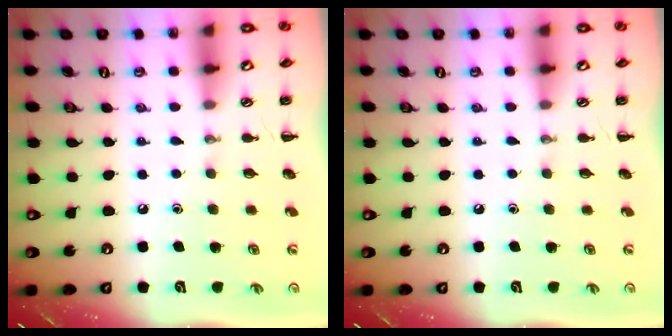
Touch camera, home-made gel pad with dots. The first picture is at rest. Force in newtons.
{"total": 0.0}